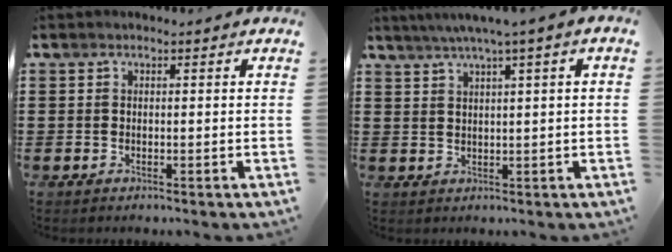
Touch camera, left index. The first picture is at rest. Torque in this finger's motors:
{"motor_torque": [1.09, -1.05, 0.56, 0.21]}